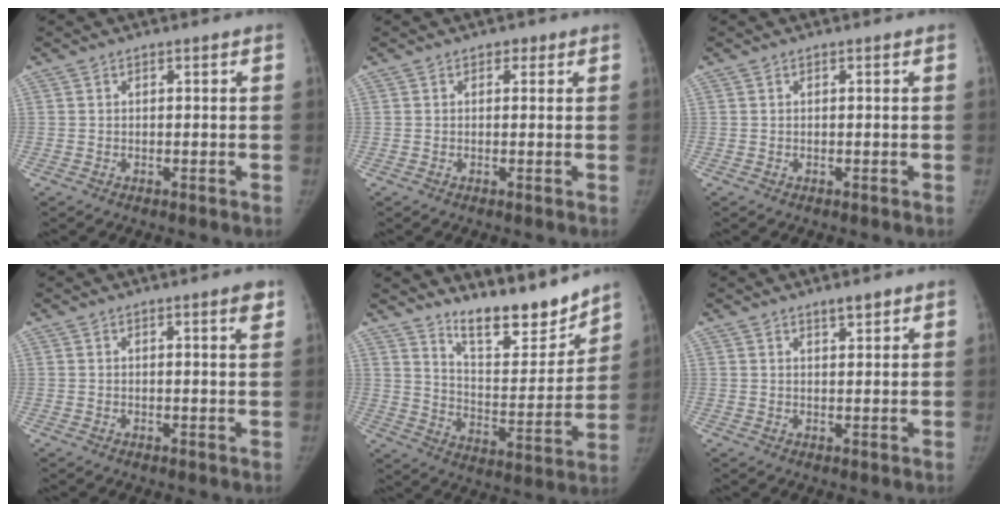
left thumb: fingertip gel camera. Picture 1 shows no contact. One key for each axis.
{"total": 1.2, "fx": 0.6, "fy": 0.9, "fz": 0.5, "tx": 0.005, "ty": -0.001, "tz": 0.005}
{"total": 0.0}
{"total": 2.3, "fx": 1.4, "fy": 0.2, "fz": 1.8, "tx": -0.024, "ty": -0.008, "tz": 0.017}
{"total": 14.9, "fx": 13.1, "fy": 3.6, "fz": 6.1, "tx": -0.057, "ty": -0.102, "tz": 0.221}
{"total": 2.4, "fx": 1.8, "fy": 0.6, "fz": 1.4, "tx": -0.017, "ty": -0.013, "tz": 0.031}